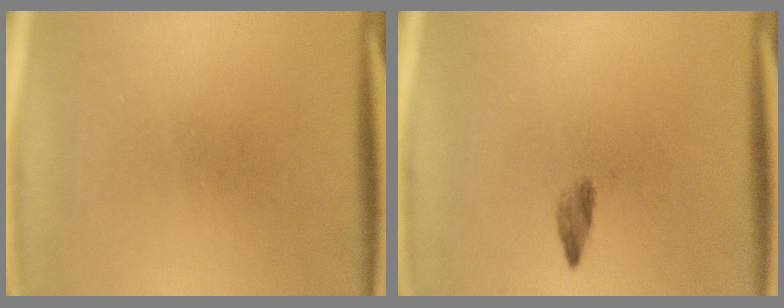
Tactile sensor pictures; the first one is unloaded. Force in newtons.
{"total": 1.4}